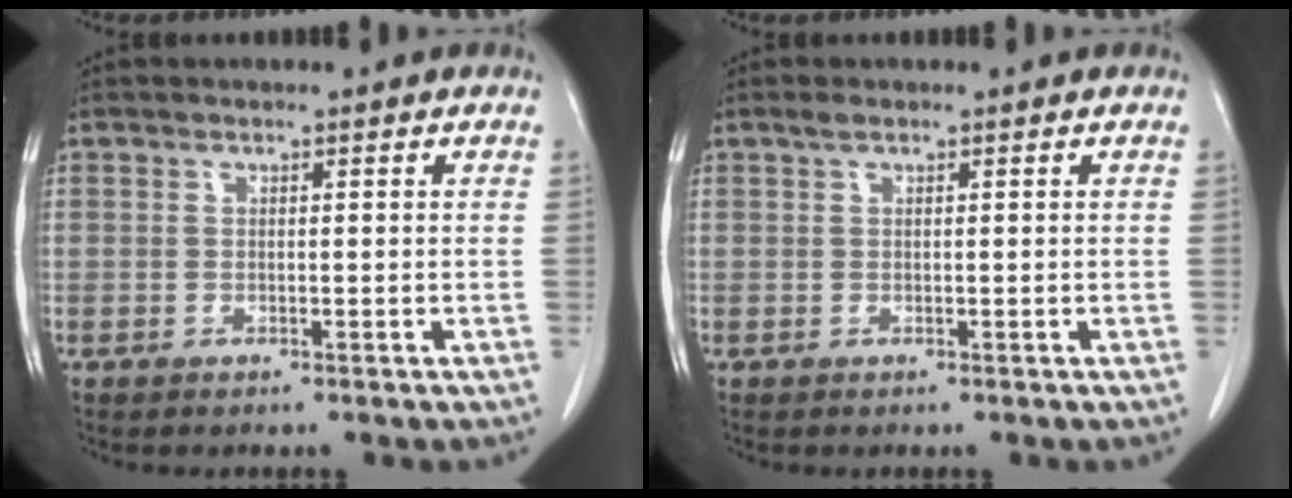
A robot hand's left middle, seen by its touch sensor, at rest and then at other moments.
{"total": 0.8, "force": [0.6, 0.1, 0.5], "torque": [-0.016, 0.008, 0.012]}